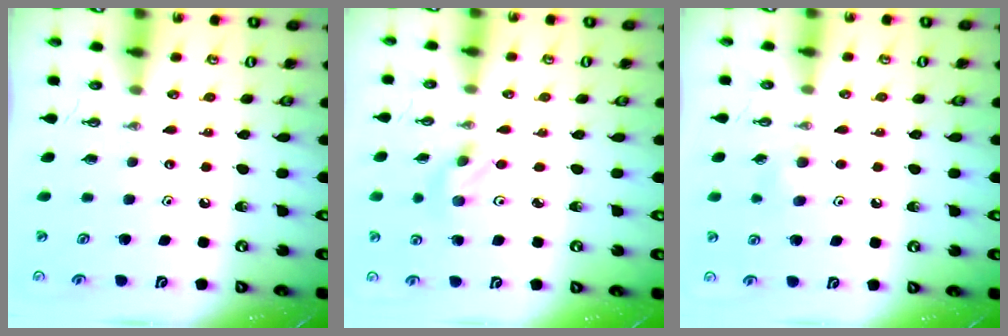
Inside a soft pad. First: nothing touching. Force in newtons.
{"total": 2.2, "press": 2.1, "slide": 0.6}
{"total": 5.8, "press": 5.4, "slide": 2.3}